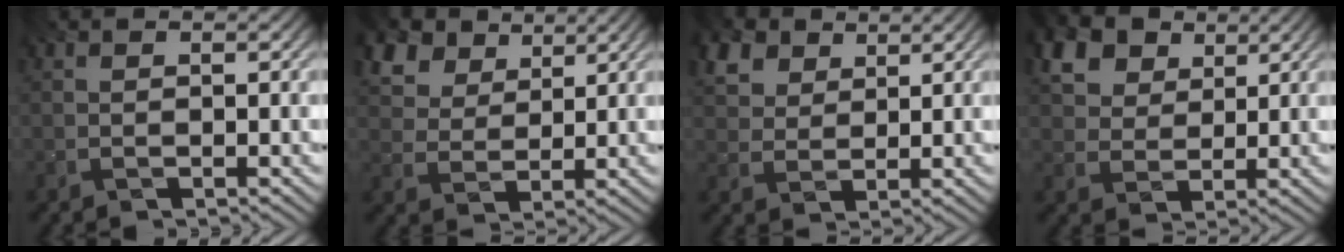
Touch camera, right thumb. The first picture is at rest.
{"total": 8.5, "force": [5.1, 5.3, 4.3], "torque": [-0.132, 0.005, 0.094]}
{"total": 6.1, "force": [3.7, 3.9, 2.8], "torque": [-0.089, 0.010, 0.070]}
{"total": 9.7, "force": [5.3, 6.5, 4.8], "torque": [-0.147, 0.004, 0.093]}